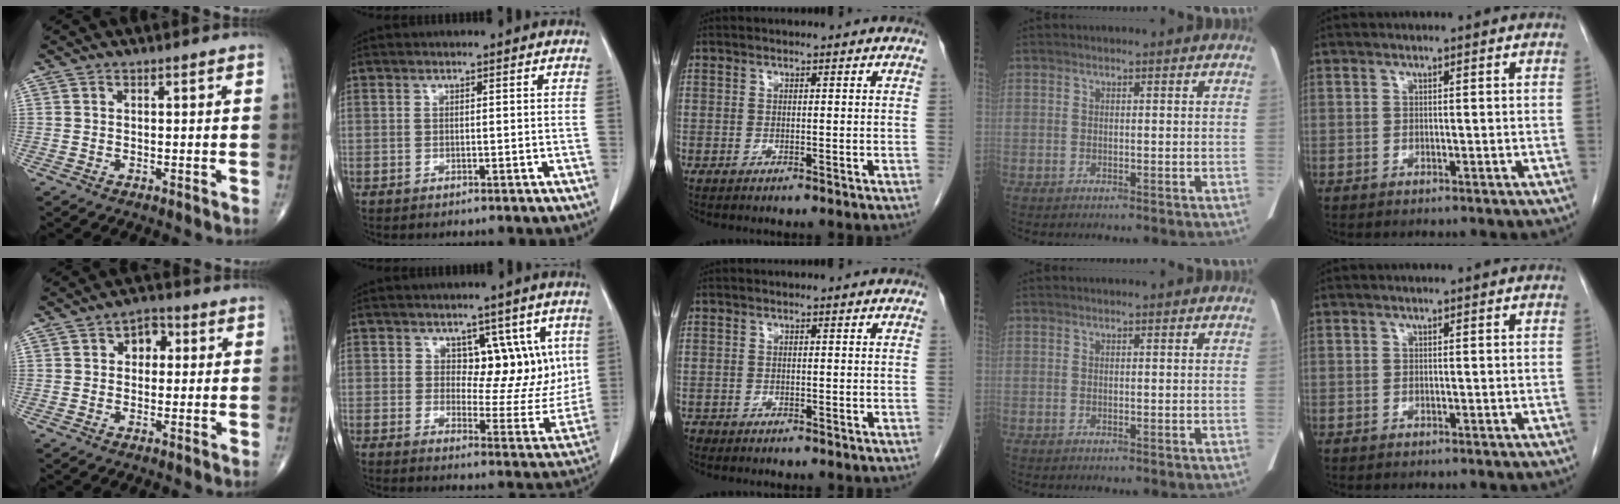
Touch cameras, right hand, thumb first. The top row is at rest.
{"thumb": {"total": 4.5, "force": [0.9, 3.4, 2.9], "torque": [-0.014, 0.008, 0.005]}, "index": {"total": 7.8, "force": [3.2, 4.2, 5.7], "torque": [-0.059, 0.000, 0.052]}, "middle": {"total": 0.7, "force": [-0.5, 0.4, 0.0], "torque": [-0.004, 0.001, -0.009]}}